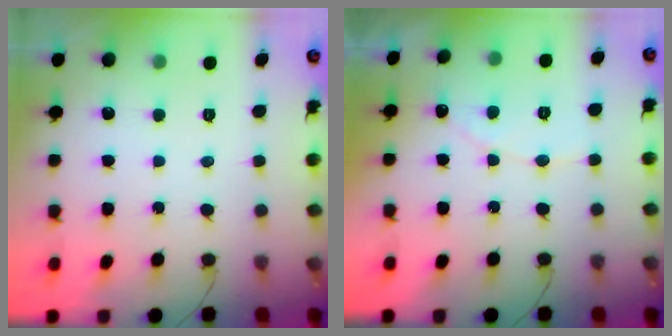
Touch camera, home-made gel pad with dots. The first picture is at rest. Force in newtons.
{"total": 5.4, "press": 5.4, "slide": 0.3}